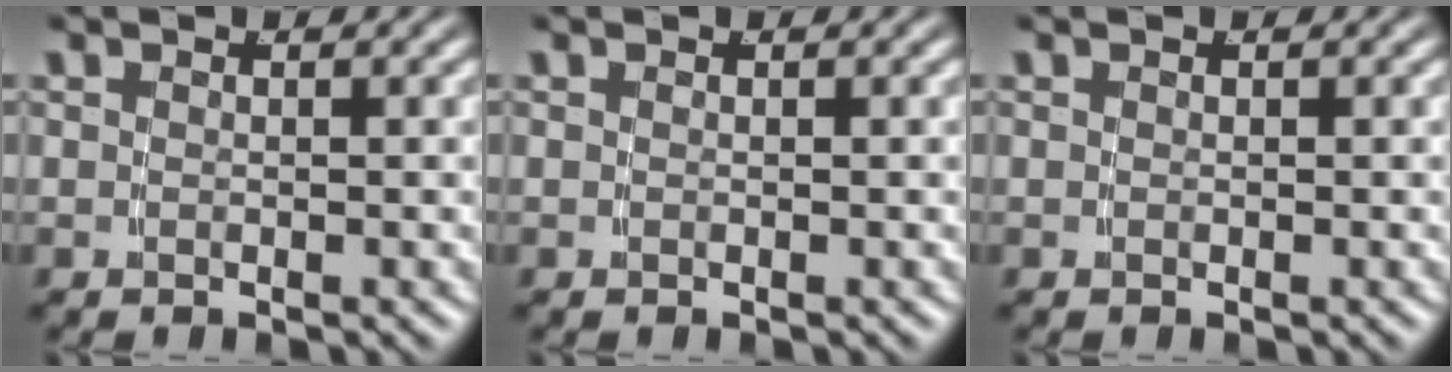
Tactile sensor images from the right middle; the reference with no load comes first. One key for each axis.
{"total": 0.0}
{"total": 0.0}